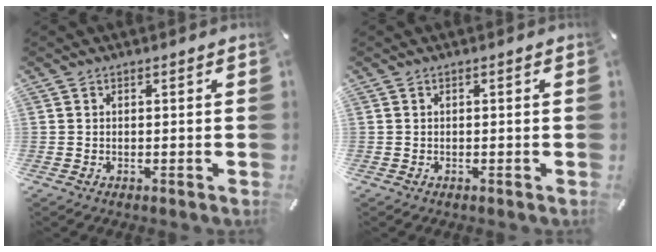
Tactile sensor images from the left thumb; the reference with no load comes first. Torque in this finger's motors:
{"motor_torque": [-0.22, 0.22, -0.06, 0.06, 0.00]}